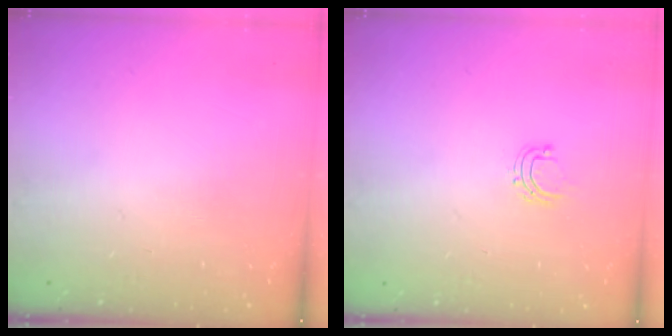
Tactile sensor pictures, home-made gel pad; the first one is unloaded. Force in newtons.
{"total": 4.5, "press": 4.5, "slide": 0.3}